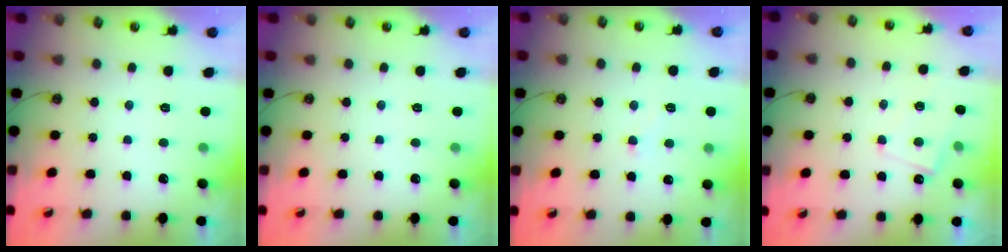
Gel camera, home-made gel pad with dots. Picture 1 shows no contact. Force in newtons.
{"total": 0.0}
{"total": 2.6, "press": 2.6, "slide": 0.7}
{"total": 3.5, "press": 3.5, "slide": 0.4}